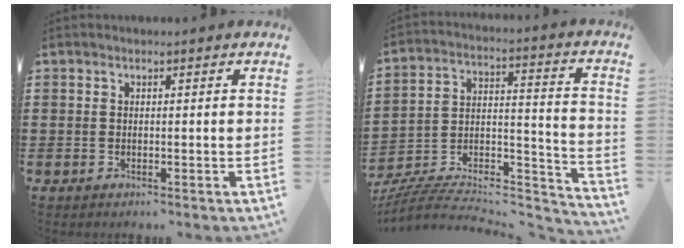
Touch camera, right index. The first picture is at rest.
{"total": 8.7, "force": [-7.8, 2.2, 3.1], "torque": [-0.044, 0.007, -0.153]}